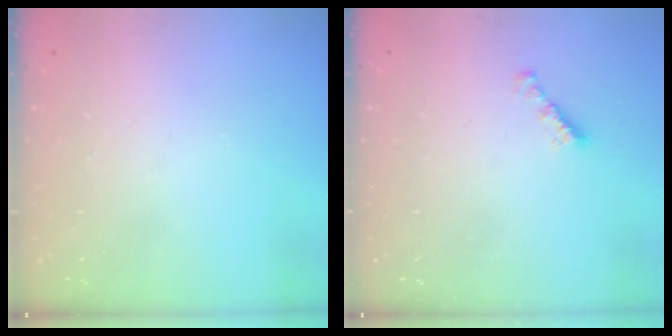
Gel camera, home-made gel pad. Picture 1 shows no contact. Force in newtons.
{"total": 2.4, "press": 2.4, "slide": 0.4}